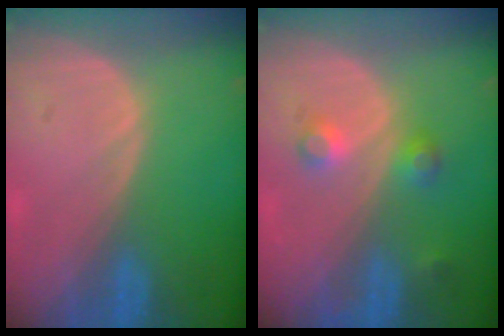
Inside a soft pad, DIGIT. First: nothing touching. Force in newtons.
{"total": 3.7, "press": 3.4, "slide": 1.4}